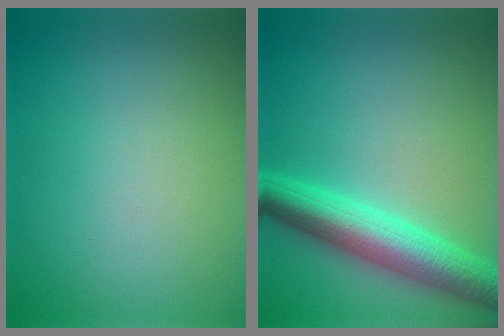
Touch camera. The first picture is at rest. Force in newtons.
{"total": 6.5, "press": 6.5, "slide": 0.1}